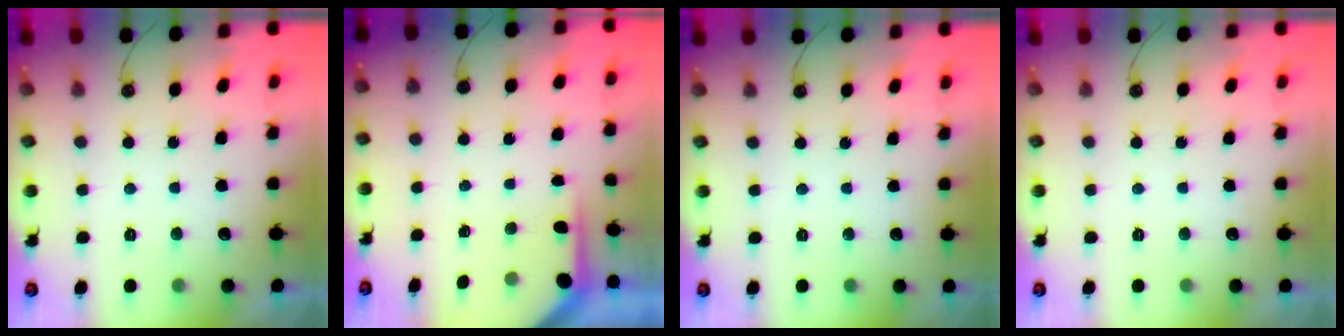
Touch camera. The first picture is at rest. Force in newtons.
{"total": 4.1, "press": 4.0, "slide": 0.2}
{"total": 0.0}
{"total": 0.0}